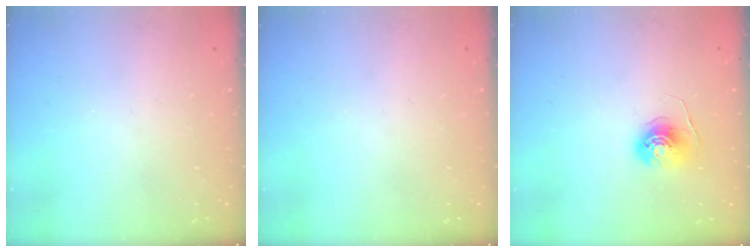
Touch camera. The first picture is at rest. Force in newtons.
{"total": 0.0}
{"total": 6.7, "press": 6.7, "slide": 0.3}